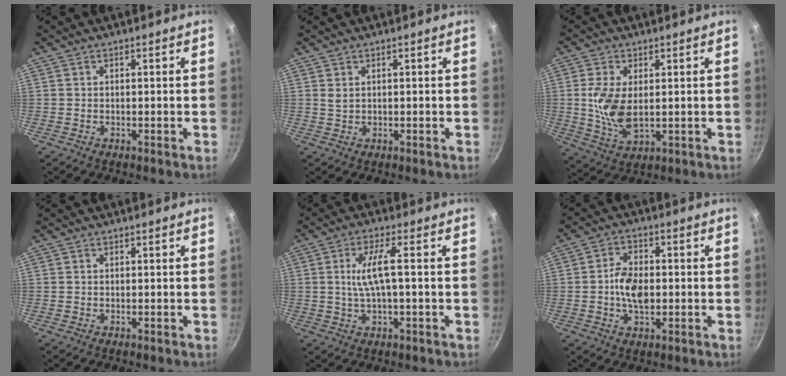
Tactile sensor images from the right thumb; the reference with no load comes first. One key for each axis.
{"total": 1.0, "fx": 0.5, "fy": 0.4, "fz": 0.7, "tx": -0.014, "ty": -0.001, "tz": 0.010}
{"total": 9.0, "fx": 0.7, "fy": 4.8, "fz": 7.6, "tx": -0.155, "ty": -0.011, "tz": 0.021}
{"total": 0.0}
{"total": 6.9, "fx": 0.2, "fy": 1.5, "fz": 6.7, "tx": -0.139, "ty": 0.010, "tz": 0.007}
{"total": 7.4, "fx": -0.7, "fy": 4.4, "fz": 6.0, "tx": -0.099, "ty": 0.011, "tz": -0.018}